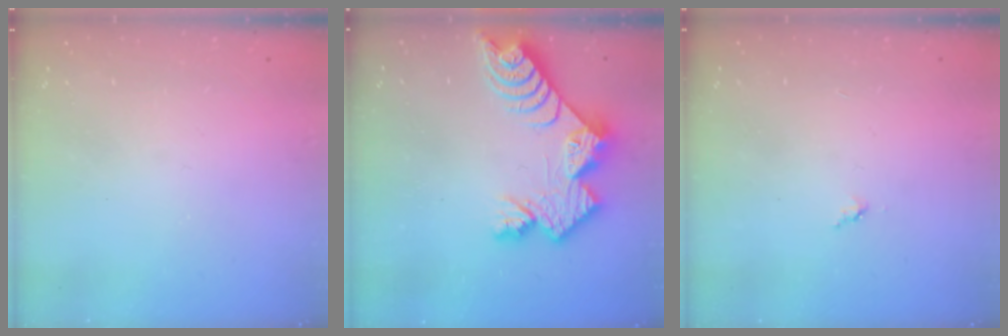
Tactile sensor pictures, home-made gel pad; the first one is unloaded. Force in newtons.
{"total": 12.7, "press": 12.7, "slide": 1.1}
{"total": 3.5, "press": 3.4, "slide": 0.4}